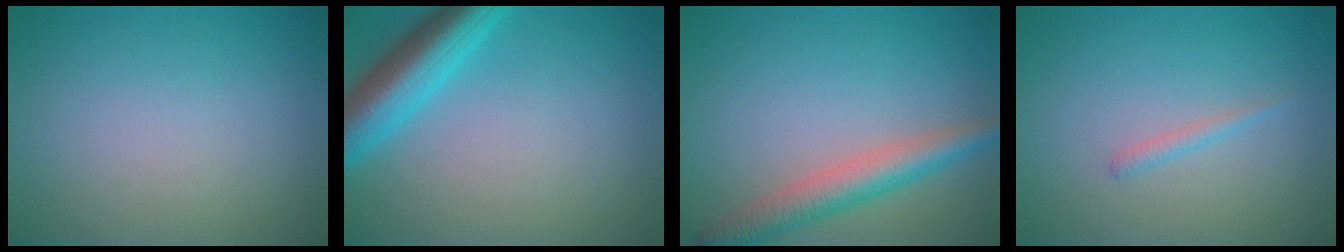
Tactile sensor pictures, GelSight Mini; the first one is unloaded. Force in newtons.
{"total": 6.2, "press": 6.2, "slide": 0.4}
{"total": 4.2, "press": 4.2, "slide": 0.1}
{"total": 0.8, "press": 0.8, "slide": 0.1}